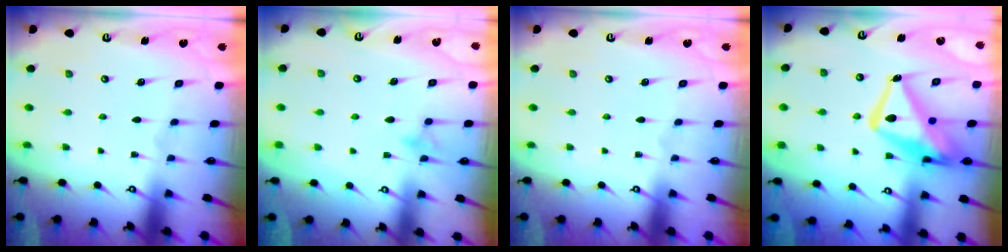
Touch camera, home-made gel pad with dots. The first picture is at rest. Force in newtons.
{"total": 9.2, "press": 9.1, "slide": 0.9}
{"total": 0.0}
{"total": 16.7, "press": 16.7, "slide": 1.5}